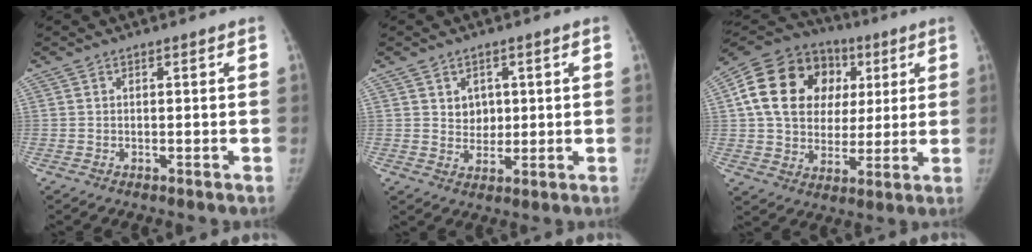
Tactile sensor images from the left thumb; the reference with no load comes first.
{"total": 4.3, "force": [1.3, 3.6, 1.8], "torque": [-0.002, -0.008, 0.023]}
{"total": 21.2, "force": [5.0, 16.7, 12.0], "torque": [-0.193, 0.025, 0.086]}